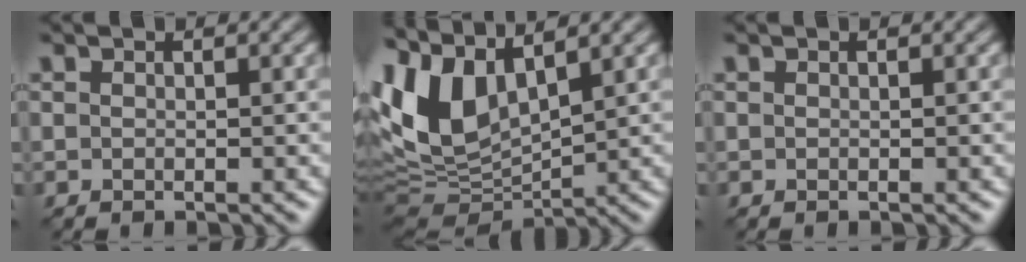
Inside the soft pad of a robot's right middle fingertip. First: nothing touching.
{"total": 8.7, "force": [3.0, 4.7, 6.7], "torque": [-0.161, 0.005, 0.051]}
{"total": 0.0}